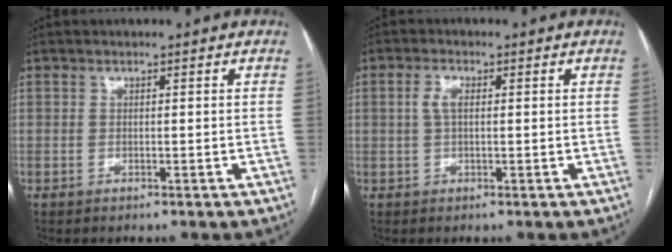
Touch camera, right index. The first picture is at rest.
{"total": 2.6, "force": [0.5, 1.1, 2.3], "torque": [-0.049, 0.008, 0.010]}